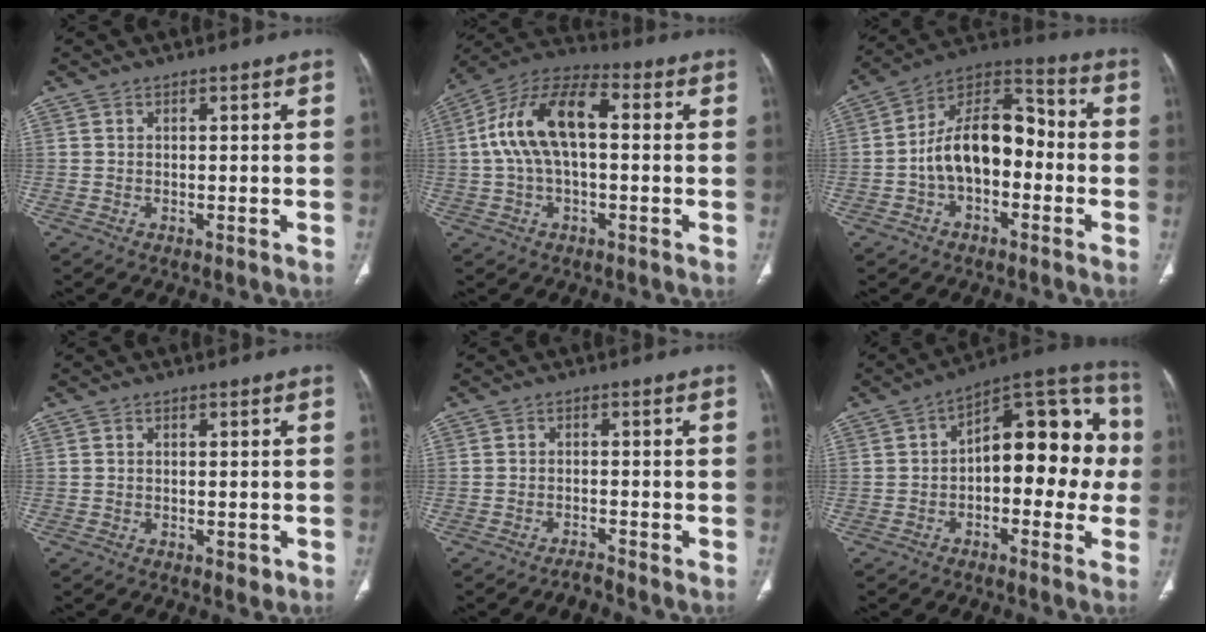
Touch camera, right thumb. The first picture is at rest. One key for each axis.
{"total": 14.5, "fx": 1.3, "fy": 7.4, "fz": 12.4, "tx": -0.240, "ty": 0.043, "tz": 0.014}
{"total": 15.2, "fx": -2.4, "fy": 9.3, "fz": 11.8, "tx": -0.178, "ty": 0.051, "tz": -0.049}
{"total": 1.5, "fx": -0.6, "fy": 0.9, "fz": 1.0, "tx": -0.009, "ty": 0.000, "tz": -0.006}
{"total": 1.7, "fx": -1.7, "fy": -0.1, "fz": 0.1, "tx": -0.007, "ty": 0.006, "tz": -0.030}
{"total": 17.7, "fx": -0.4, "fy": 9.6, "fz": 14.9, "tx": -0.149, "ty": 0.053, "tz": -0.019}